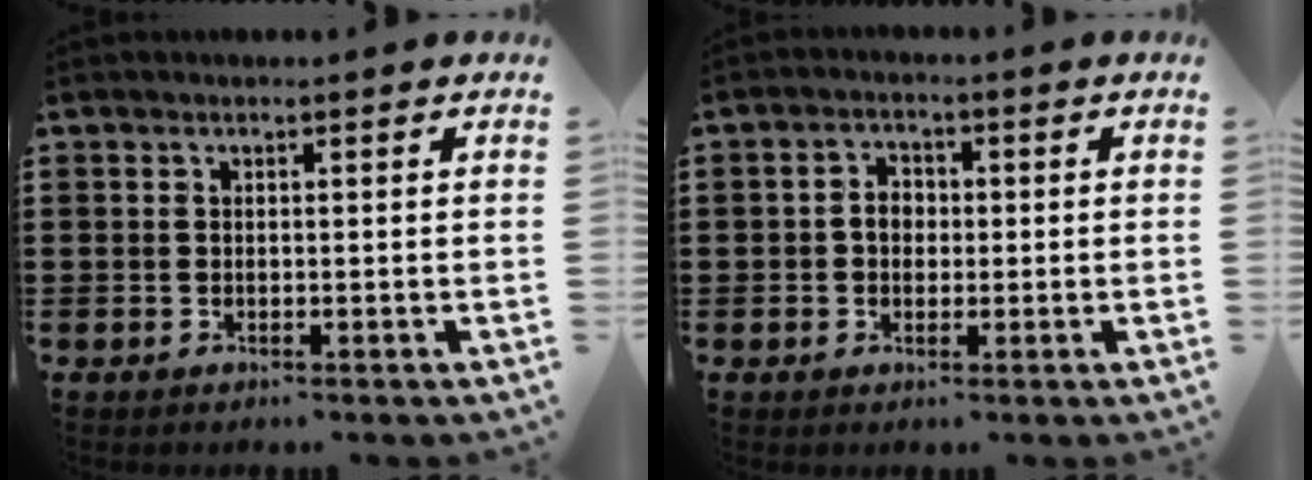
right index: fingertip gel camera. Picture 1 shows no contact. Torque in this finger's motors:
{"motor_torque": [0.24, 0.21, 0.25, 0.05]}